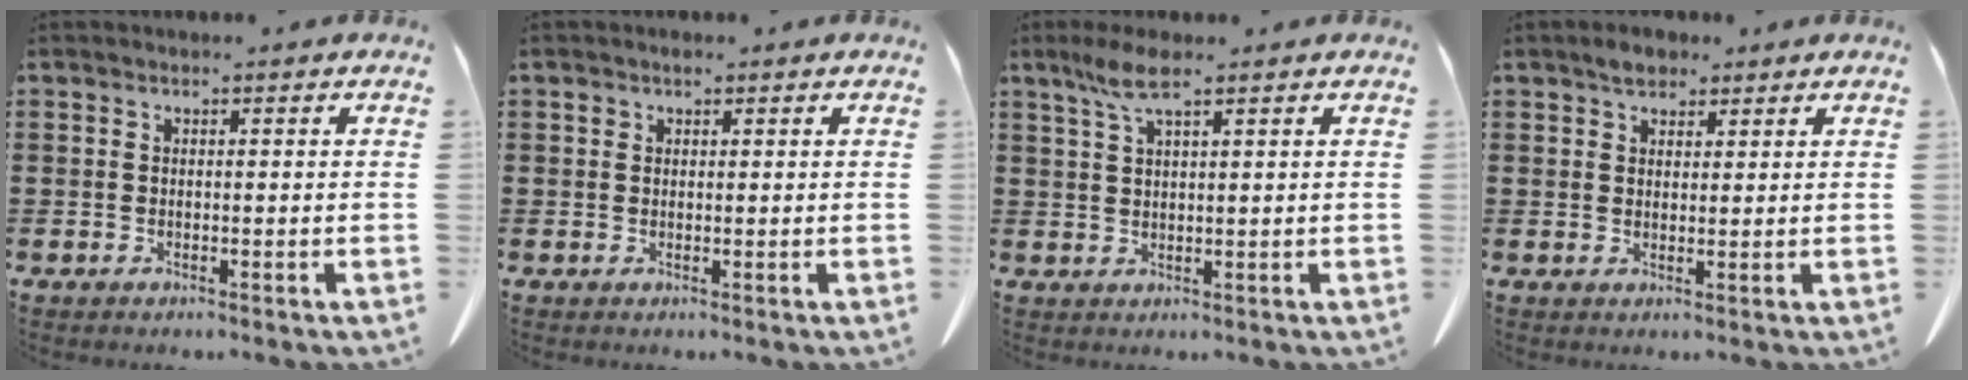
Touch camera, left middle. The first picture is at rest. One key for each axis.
{"total": 0.9, "fx": 0.5, "fy": 0.7, "fz": 0.3, "tx": -0.009, "ty": 0.005, "tz": 0.010}
{"total": 4.7, "fx": 2.8, "fy": 0.8, "fz": 3.6, "tx": -0.078, "ty": 0.005, "tz": 0.050}
{"total": 2.5, "fx": 2.1, "fy": 1.2, "fz": 0.7, "tx": -0.011, "ty": 0.003, "tz": 0.039}